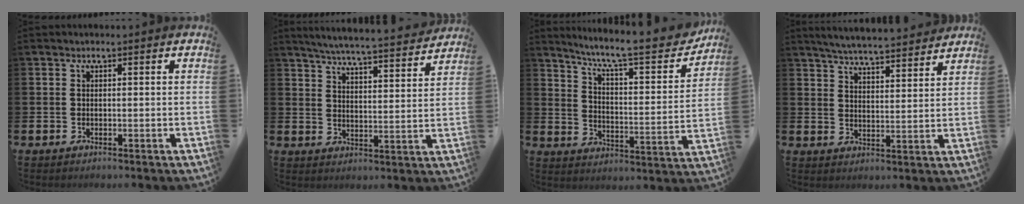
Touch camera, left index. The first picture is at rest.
{"total": 5.7, "force": [5.5, -0.2, 1.4], "torque": [-0.046, -0.045, 0.094]}
{"total": 9.2, "force": [7.8, 1.5, 4.7], "torque": [-0.102, -0.054, 0.122]}
{"total": 5.6, "force": [5.6, 0.0, 0.9], "torque": [-0.035, -0.040, 0.097]}